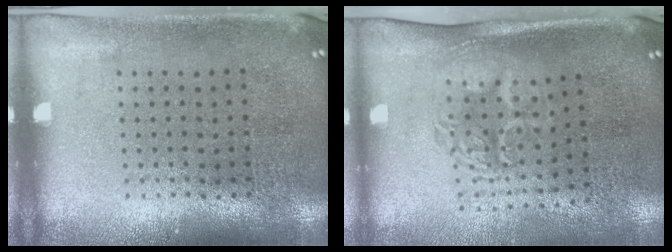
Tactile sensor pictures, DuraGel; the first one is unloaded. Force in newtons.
{"total": 1.7, "press": 1.3, "slide": 1.1}